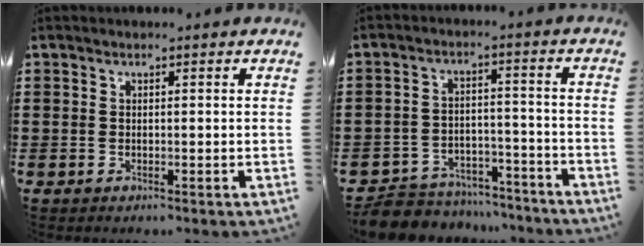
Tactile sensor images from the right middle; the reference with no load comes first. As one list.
[{"total": 6.5, "force": [-6.3, 1.4, 0.6], "torque": [-0.019, 0.015, -0.127]}]